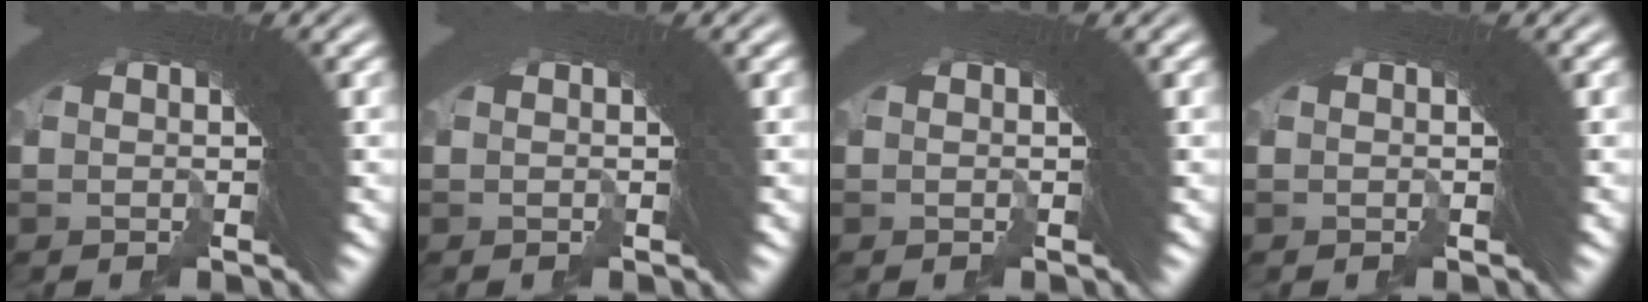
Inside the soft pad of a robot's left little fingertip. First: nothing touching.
{"total": 0.0}
{"total": 0.0}
{"total": 0.0}